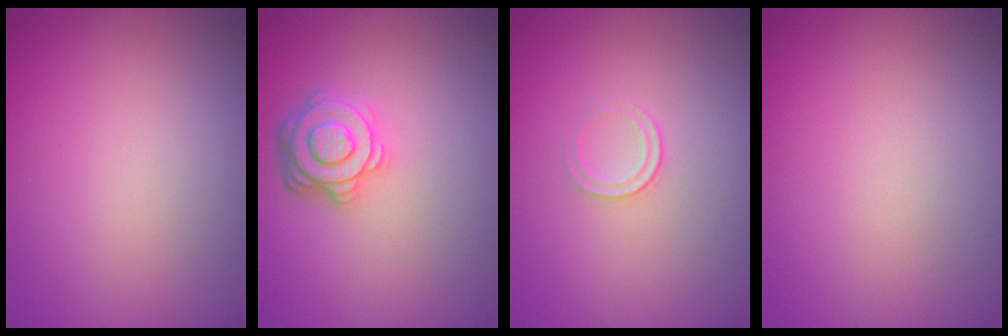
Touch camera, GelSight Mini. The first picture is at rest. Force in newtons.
{"total": 4.0, "press": 3.2, "slide": 2.4}
{"total": 1.0, "press": 0.5, "slide": 0.9}
{"total": 0.0}